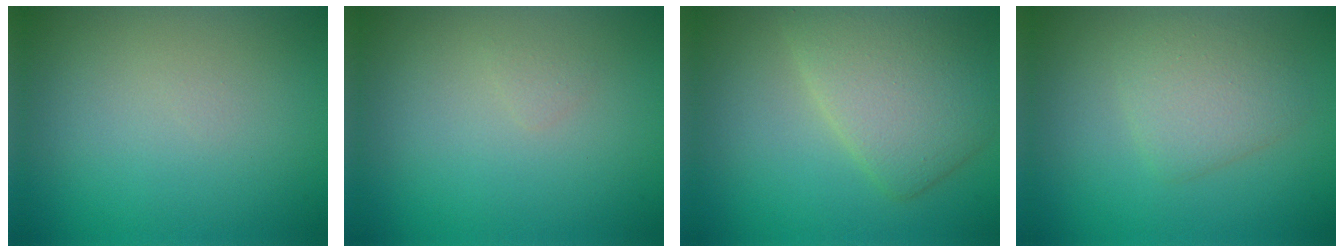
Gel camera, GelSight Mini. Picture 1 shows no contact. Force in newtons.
{"total": 0.5, "press": 0.5, "slide": 0.0}
{"total": 5.8, "press": 5.8, "slide": 0.2}
{"total": 3.0, "press": 3.0, "slide": 0.0}